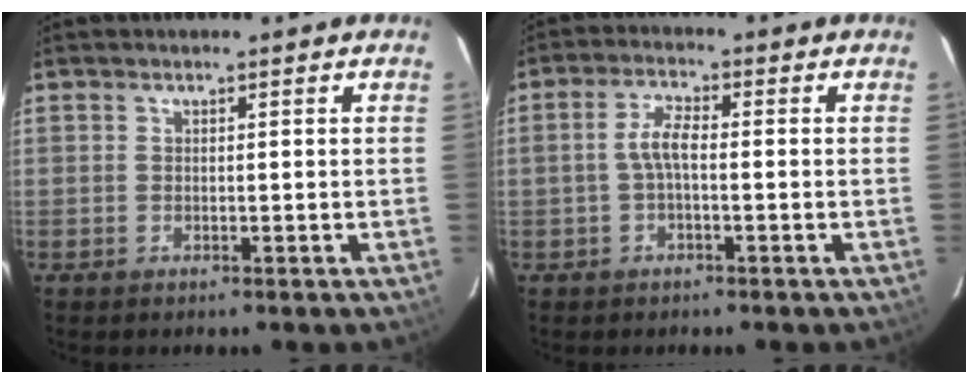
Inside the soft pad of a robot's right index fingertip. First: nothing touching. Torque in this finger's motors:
{"motor_torque": [0.37, -0.23, 0.36, 0.09]}